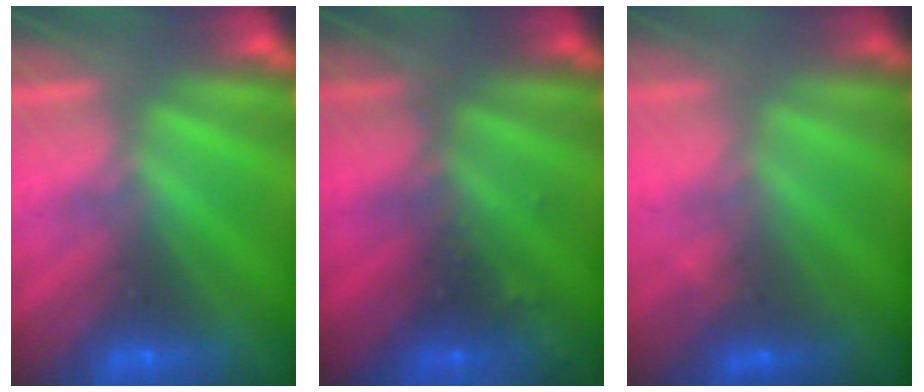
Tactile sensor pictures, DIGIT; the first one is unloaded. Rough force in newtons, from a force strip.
{"total": 6.9}
{"total": 1.9}